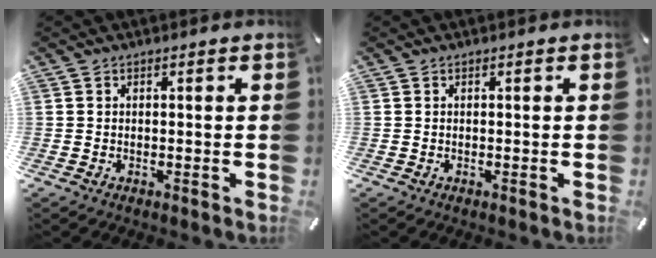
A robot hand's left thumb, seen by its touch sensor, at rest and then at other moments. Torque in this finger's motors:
{"motor_torque": [0.00, 0.00, 0.00, 0.00, 0.00]}